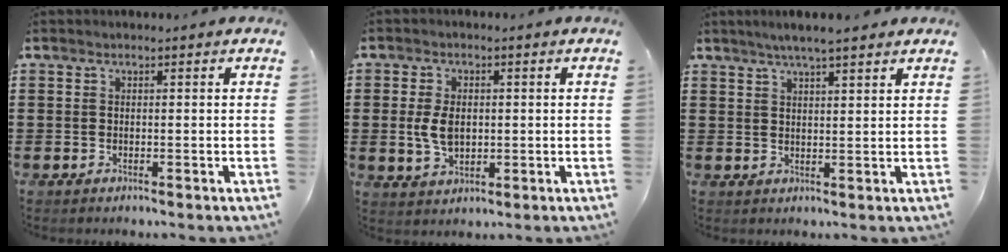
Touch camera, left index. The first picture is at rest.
{"total": 5.0, "force": [0.2, 3.1, 3.9], "torque": [-0.101, 0.002, -0.003]}
{"total": 4.0, "force": [3.3, 0.2, 2.3], "torque": [-0.052, 0.000, 0.058]}